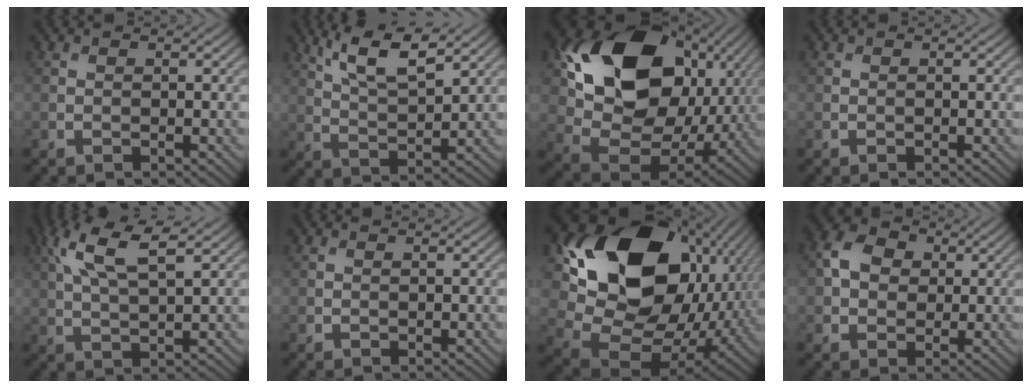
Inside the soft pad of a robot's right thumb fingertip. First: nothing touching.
{"total": 8.8, "force": [5.6, 2.2, 6.5], "torque": [-0.130, 0.006, 0.105]}
{"total": 19.4, "force": [7.5, 13.6, 11.6], "torque": [-0.234, -0.004, 0.159]}
{"total": 0.0}
{"total": 8.3, "force": [4.0, 2.5, 6.9], "torque": [-0.154, 0.015, 0.079]}
{"total": 0.0}
{"total": 20.9, "force": [6.3, 15.1, 13.0], "torque": [-0.255, -0.024, 0.145]}
{"total": 5.2, "force": [0.9, 4.2, 2.9], "torque": [-0.067, 0.012, 0.007]}